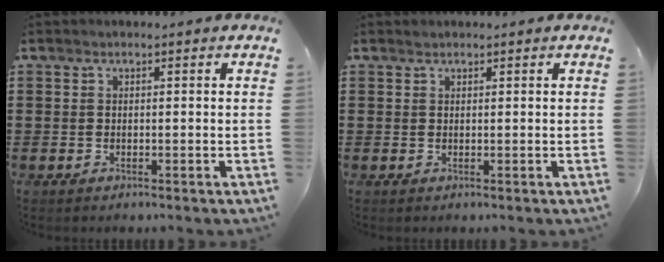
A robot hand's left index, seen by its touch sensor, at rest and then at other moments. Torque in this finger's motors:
{"motor_torque": [0.07, -0.01, 0.04, 0.00]}